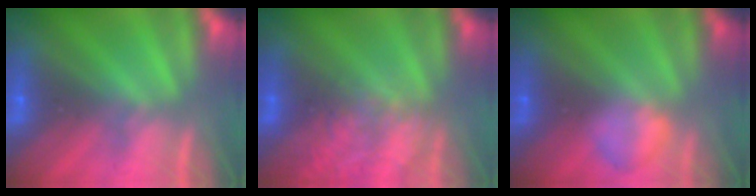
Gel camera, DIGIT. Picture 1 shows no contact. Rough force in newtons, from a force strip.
{"total": 2.0}
{"total": 2.3}